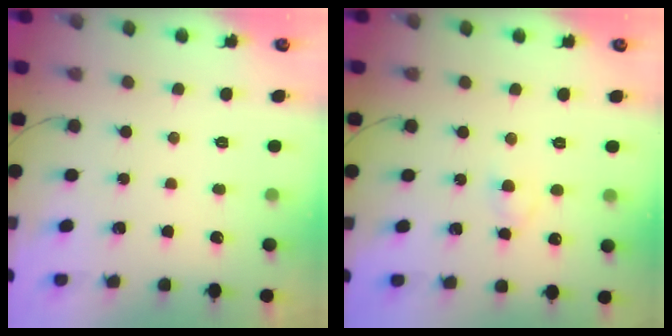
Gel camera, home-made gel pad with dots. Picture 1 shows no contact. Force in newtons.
{"total": 2.6, "press": 2.4, "slide": 1.1}